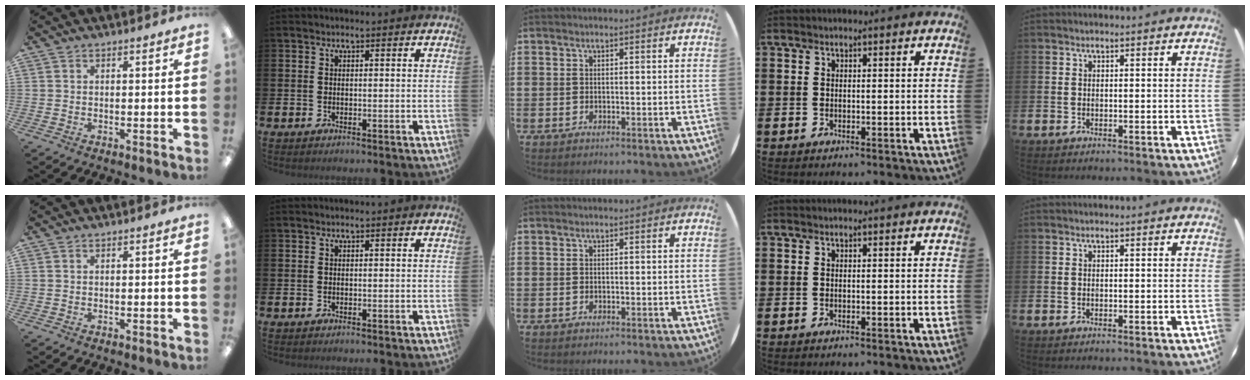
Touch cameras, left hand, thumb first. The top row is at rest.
{}